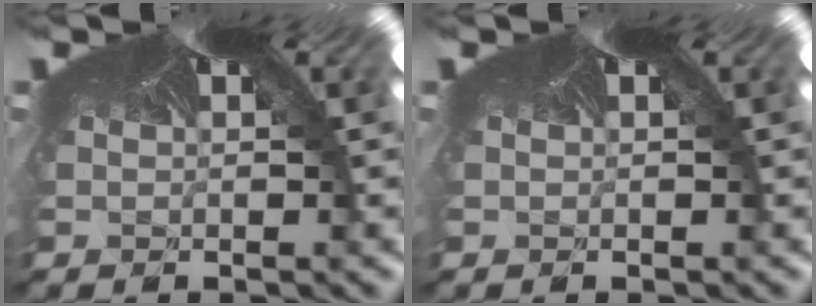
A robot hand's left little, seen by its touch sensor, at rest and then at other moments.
{"total": 0.0}